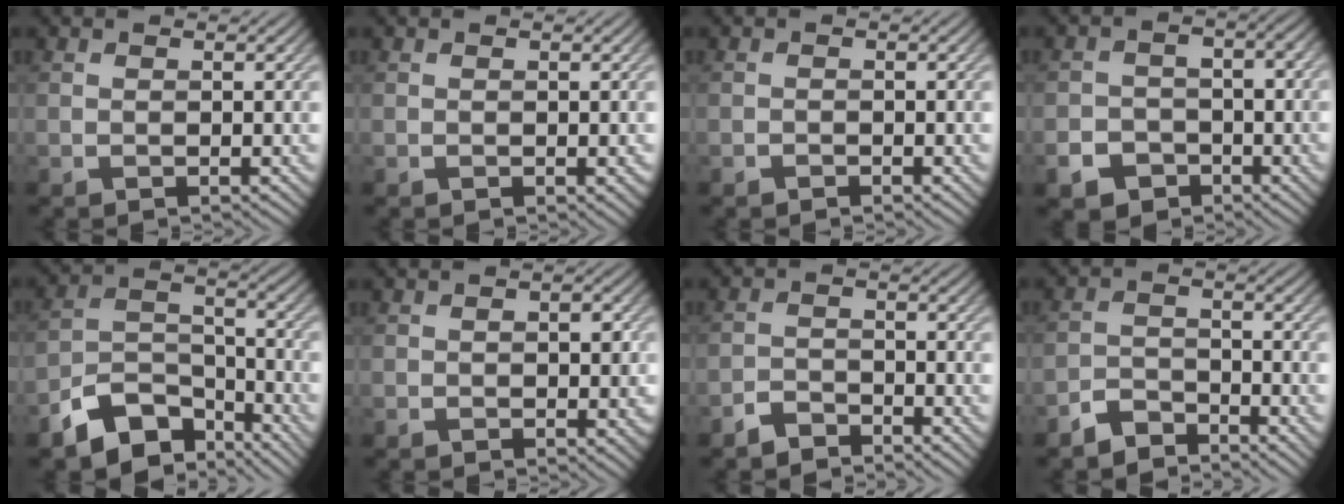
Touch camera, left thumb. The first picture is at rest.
{"total": 0.7, "force": [-0.1, 0.3, 0.6], "torque": [-0.007, -0.004, 0.001]}
{"total": 0.5, "force": [-0.5, 0.3, 0.1], "torque": [0.002, -0.002, -0.008]}
{"total": 6.7, "force": [-3.5, 5.3, 2.1], "torque": [-0.033, -0.016, -0.063]}
{"total": 10.2, "force": [-7.4, 5.0, 4.9], "torque": [-0.087, -0.014, -0.141]}
{"total": 2.8, "force": [-0.5, 1.8, 2.1], "torque": [-0.031, -0.007, -0.003]}
{"total": 3.0, "force": [-2.7, 1.0, 0.9], "torque": [-0.014, 0.003, -0.059]}
{"total": 4.1, "force": [-3.6, 1.3, 1.2], "torque": [-0.023, 0.002, -0.081]}